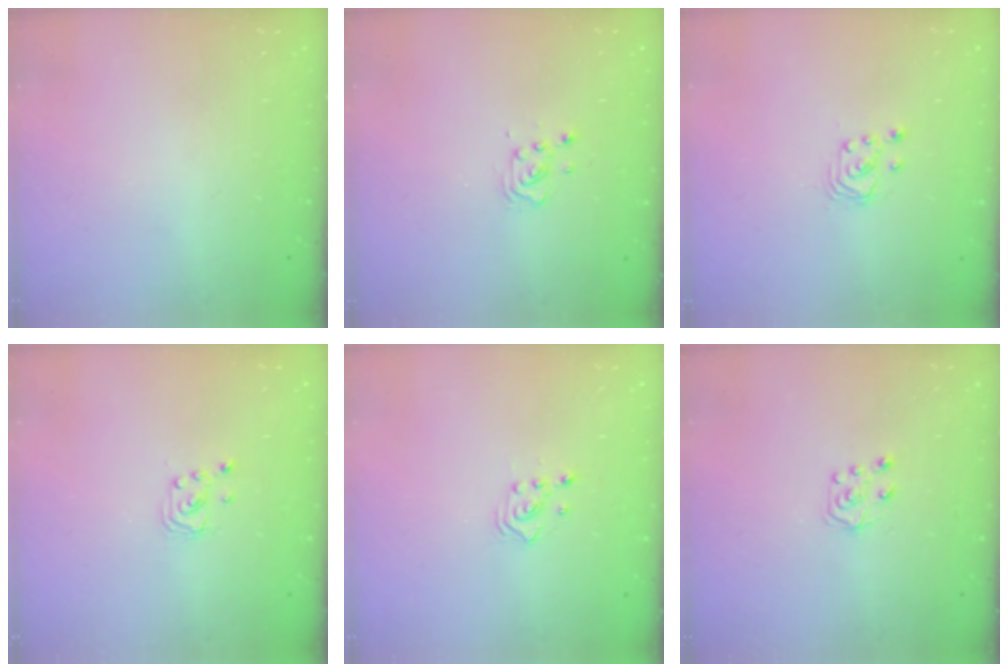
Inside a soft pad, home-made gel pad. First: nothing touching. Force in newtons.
{"total": 4.7, "press": 4.6, "slide": 1.1}
{"total": 2.5, "press": 2.5, "slide": 0.3}
{"total": 2.0, "press": 2.0, "slide": 0.2}
{"total": 2.5, "press": 2.5, "slide": 0.3}
{"total": 6.1, "press": 6.1, "slide": 0.5}